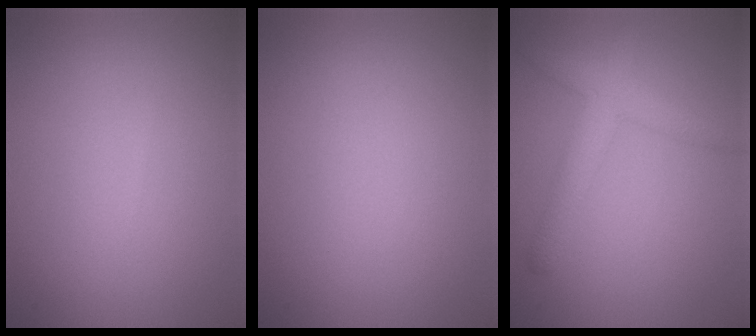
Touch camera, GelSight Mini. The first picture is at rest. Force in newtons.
{"total": 0.0}
{"total": 3.6, "press": 3.6, "slide": 0.1}